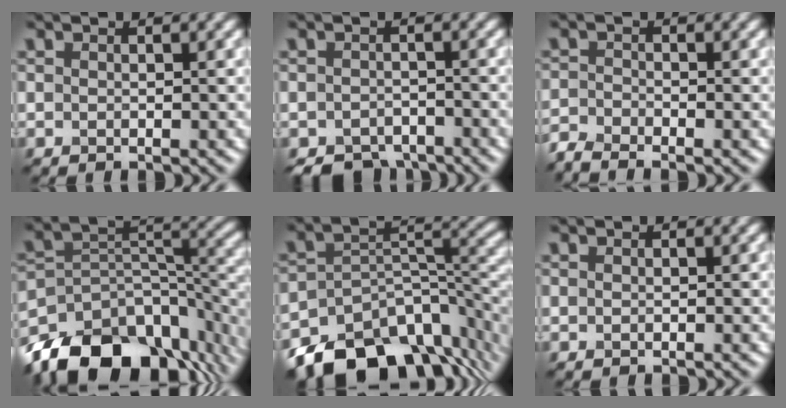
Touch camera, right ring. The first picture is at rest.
{"total": 3.8, "force": [-3.3, 1.8, 0.9], "torque": [0.001, -0.006, -0.054]}
{"total": 2.5, "force": [-2.4, 0.3, 0.7], "torque": [-0.020, -0.006, -0.056]}
{"total": 14.9, "force": [-10.5, 7.7, 7.1], "torque": [-0.150, 0.009, -0.174]}
{"total": 12.7, "force": [-8.8, 6.6, 6.4], "torque": [-0.108, -0.001, -0.153]}
{"total": 0.0}